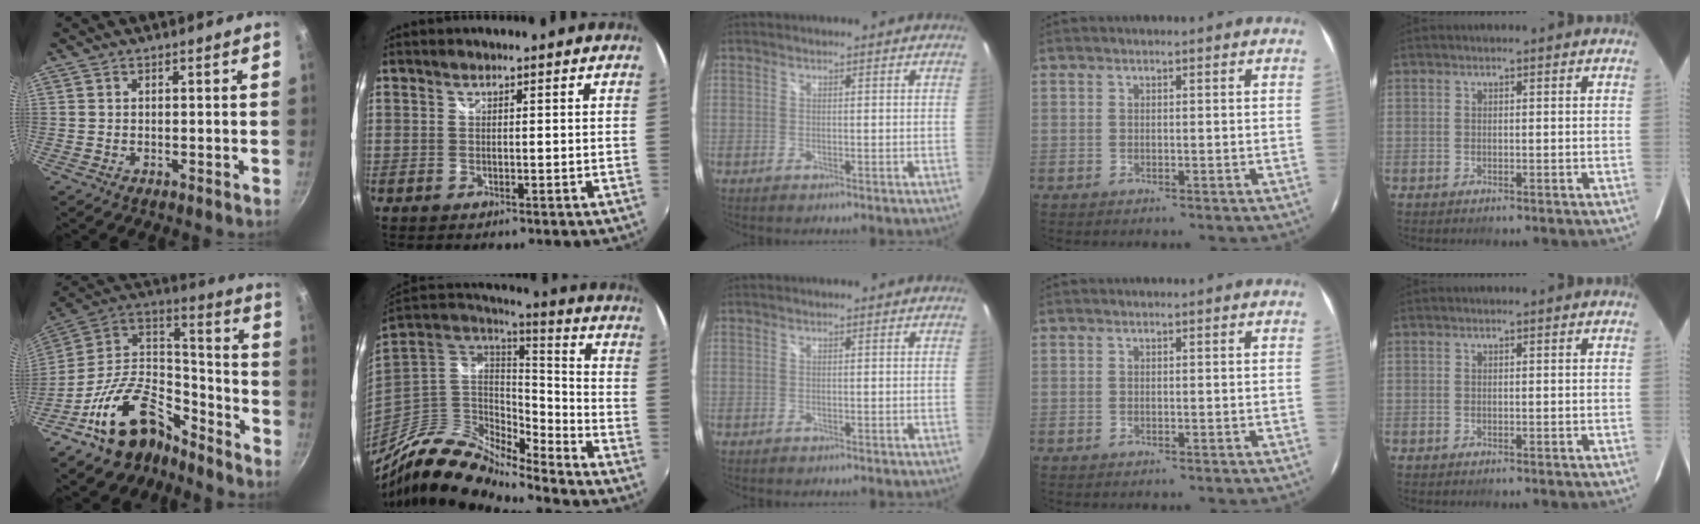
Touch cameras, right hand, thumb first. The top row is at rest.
{"thumb": {"total": 19.5, "force": [-12.7, 10.9, 9.9], "torque": [-0.131, 0.117, -0.225]}, "index": {"total": 15.7, "force": [-12.7, 4.4, 8.2], "torque": [-0.164, -0.014, -0.246]}}